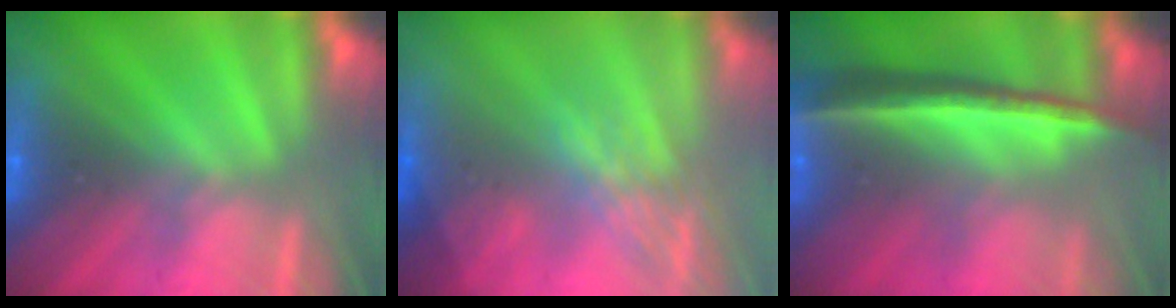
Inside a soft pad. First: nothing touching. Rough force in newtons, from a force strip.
{"total": 2.9}
{"total": 7.3}